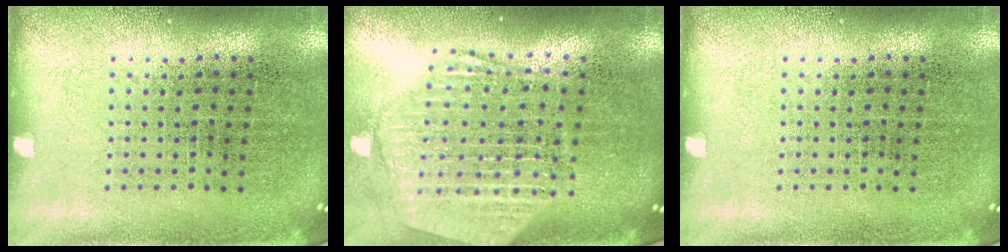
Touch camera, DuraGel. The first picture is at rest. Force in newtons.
{"total": 2.6, "press": 2.1, "slide": 1.5}
{"total": 0.0}